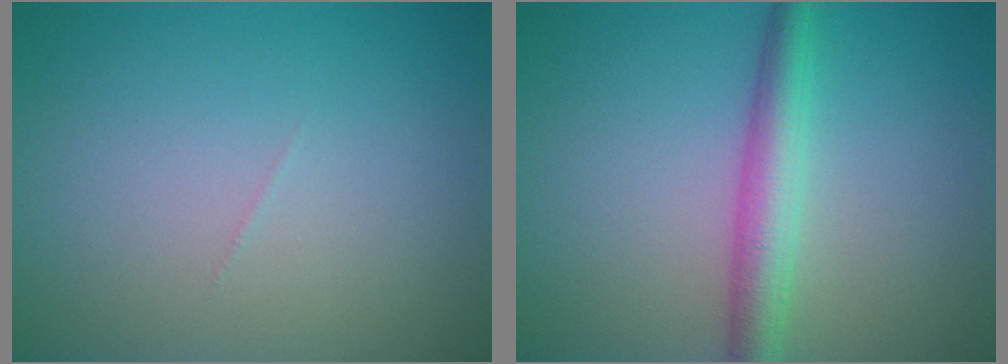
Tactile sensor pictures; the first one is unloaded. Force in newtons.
{"total": 3.8, "press": 3.8, "slide": 0.1}